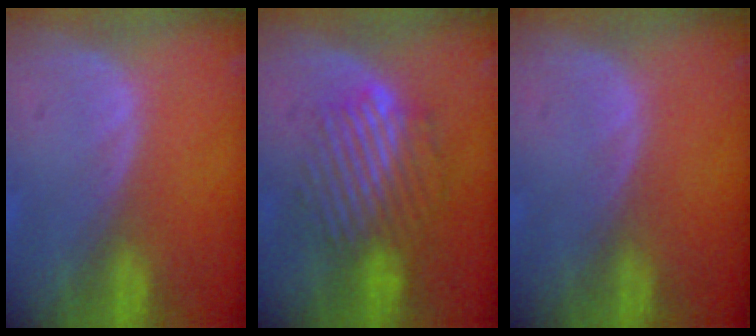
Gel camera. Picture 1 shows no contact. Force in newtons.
{"total": 9.4, "press": 8.0, "slide": 5.1}
{"total": 0.0}